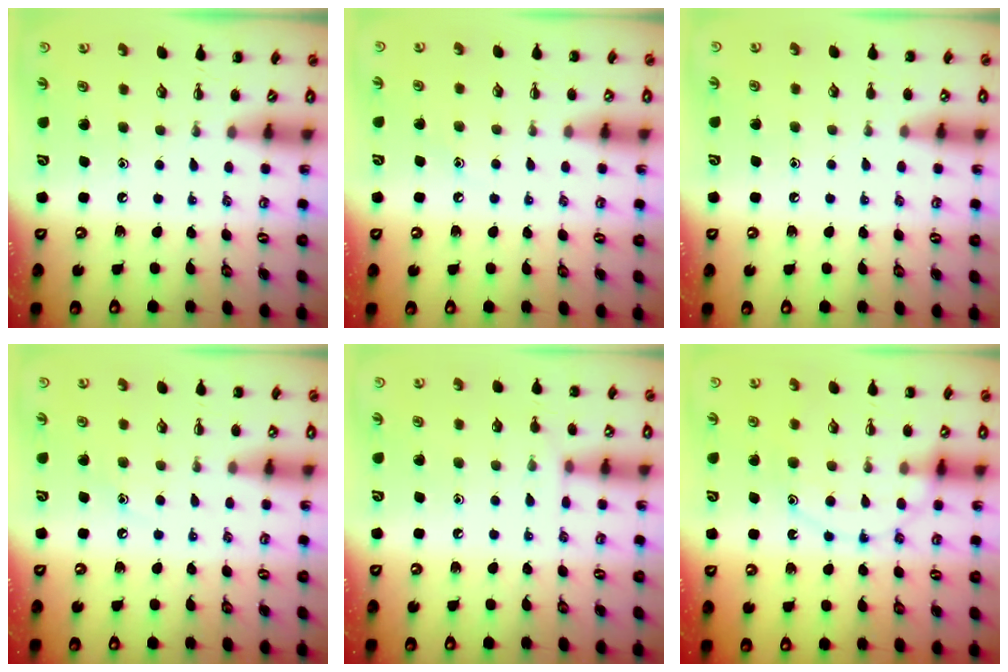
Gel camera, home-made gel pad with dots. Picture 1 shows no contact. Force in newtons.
{"total": 6.0, "press": 5.8, "slide": 1.7}
{"total": 5.6, "press": 5.2, "slide": 2.2}
{"total": 7.4, "press": 7.2, "slide": 1.9}
{"total": 5.5, "press": 5.3, "slide": 1.5}
{"total": 11.8, "press": 11.8, "slide": 0.7}